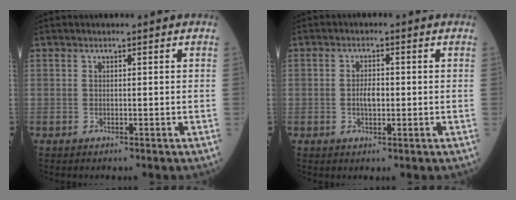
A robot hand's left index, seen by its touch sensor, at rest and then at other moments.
{"total": 2.7, "force": [-0.4, 1.3, 2.4], "torque": [-0.045, 0.000, -0.009]}